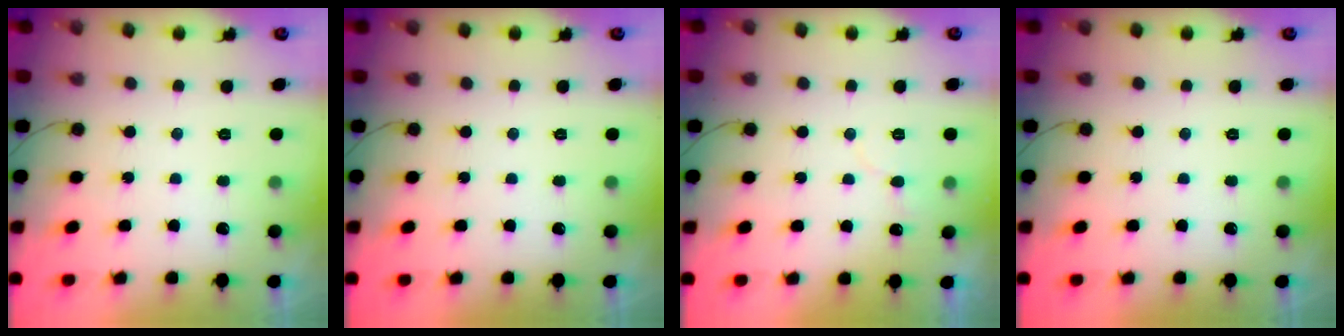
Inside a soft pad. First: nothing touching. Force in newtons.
{"total": 0.0}
{"total": 4.3, "press": 4.3, "slide": 0.4}
{"total": 0.0}